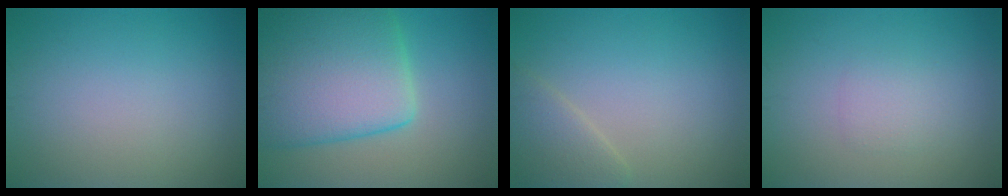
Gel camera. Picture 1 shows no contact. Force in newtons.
{"total": 11.0, "press": 10.9, "slide": 0.7}
{"total": 2.5, "press": 2.5, "slide": 0.2}
{"total": 1.4, "press": 1.4, "slide": 0.1}